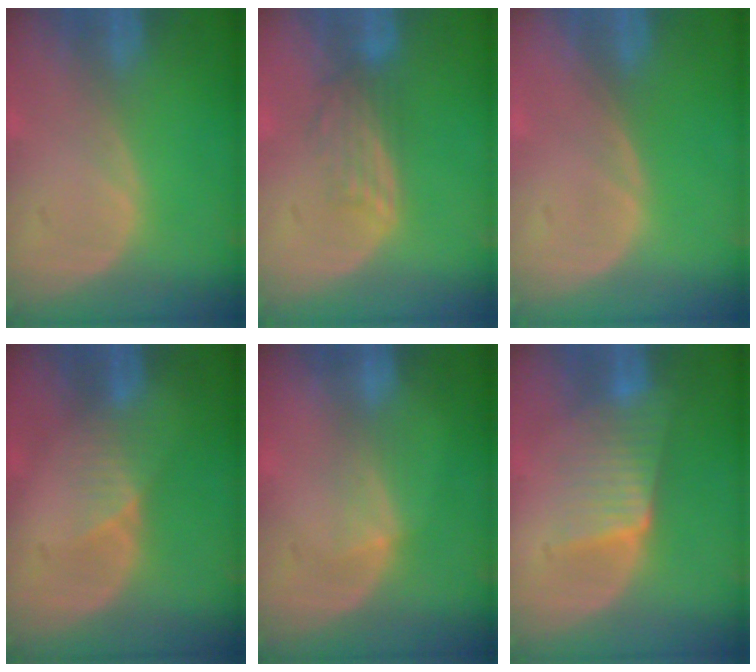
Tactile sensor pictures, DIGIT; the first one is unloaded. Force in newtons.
{"total": 3.8, "press": 3.2, "slide": 2.0}
{"total": 0.0}
{"total": 3.0, "press": 2.6, "slide": 1.5}
{"total": 2.4, "press": 2.1, "slide": 1.2}
{"total": 6.0, "press": 5.8, "slide": 1.7}